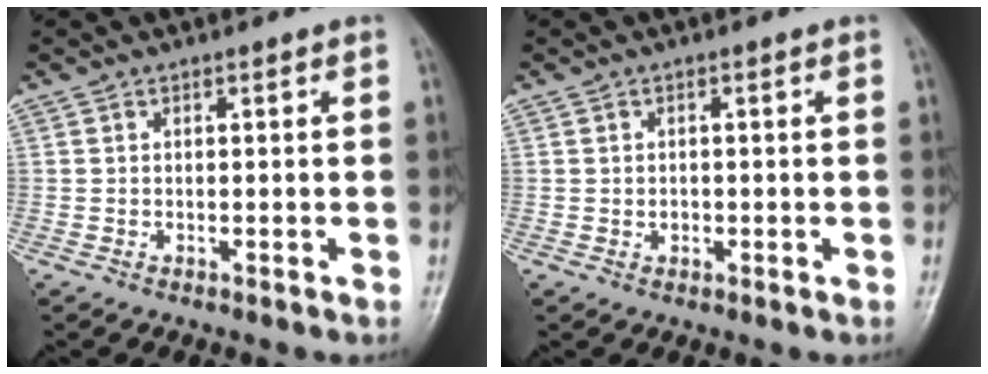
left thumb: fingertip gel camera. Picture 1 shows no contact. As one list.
[{"total": 1.3, "force": [-0.3, 1.2, 0.6], "torque": [-0.001, 0.006, -0.004]}]